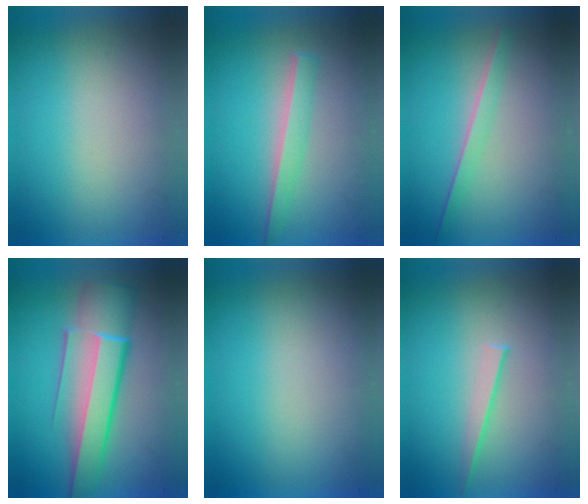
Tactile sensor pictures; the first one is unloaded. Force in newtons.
{"total": 2.4}
{"total": 1.3}
{"total": 6.8}
{"total": 0.0}
{"total": 1.1}